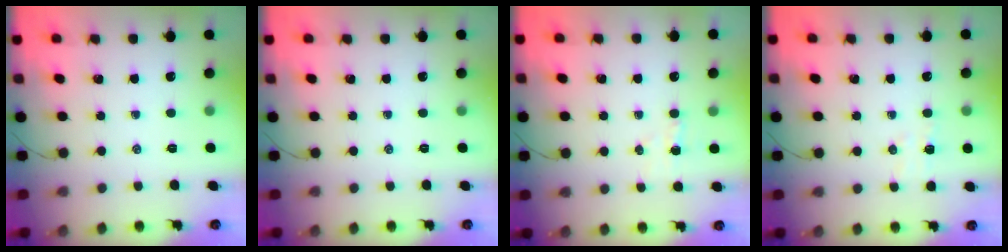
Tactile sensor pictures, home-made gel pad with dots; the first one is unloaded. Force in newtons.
{"total": 0.0}
{"total": 3.5, "press": 3.4, "slide": 0.8}
{"total": 4.8, "press": 4.6, "slide": 1.1}